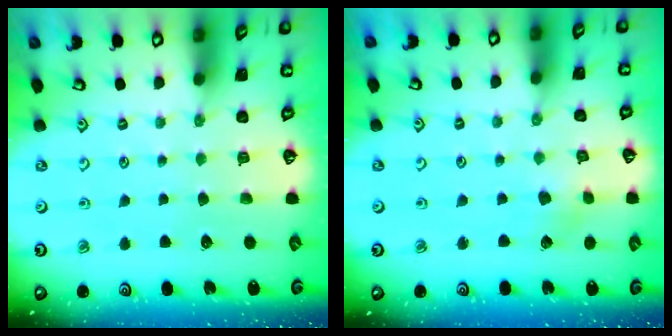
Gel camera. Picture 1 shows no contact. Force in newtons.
{"total": 2.8, "press": 2.7, "slide": 0.4}